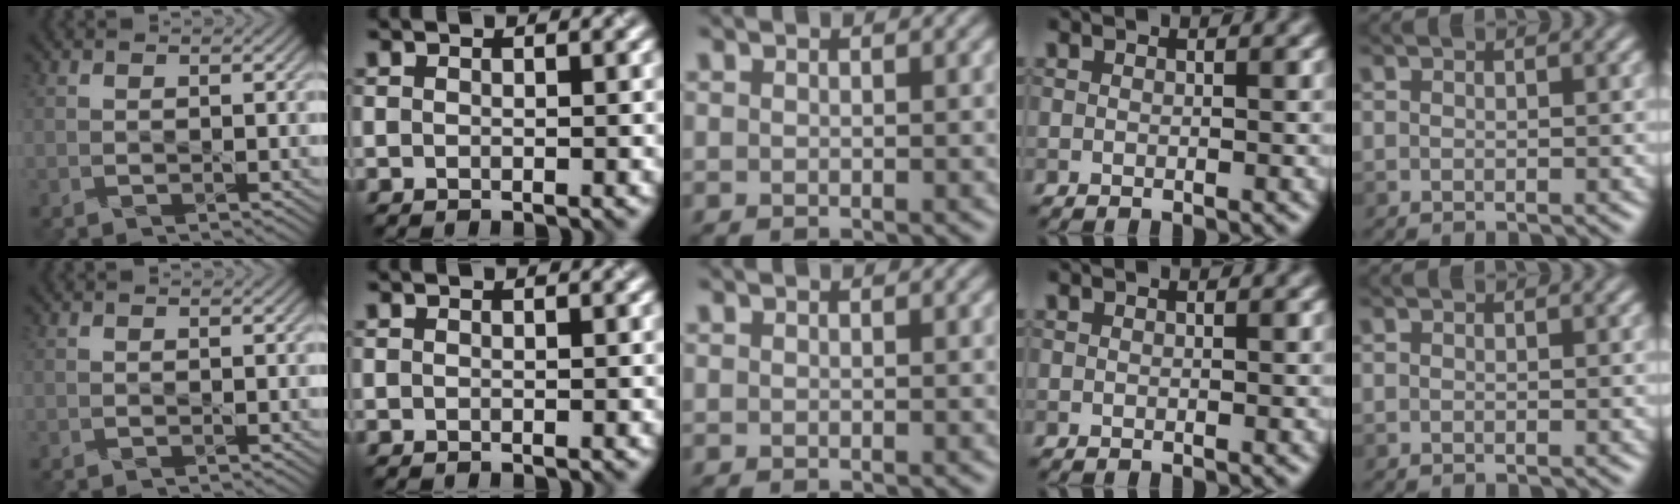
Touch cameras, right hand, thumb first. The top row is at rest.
{}